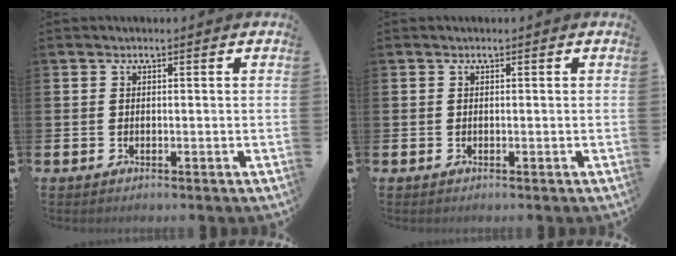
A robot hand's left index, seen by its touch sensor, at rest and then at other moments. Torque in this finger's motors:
{"motor_torque": [0.00, 0.00, 0.01, 0.00]}